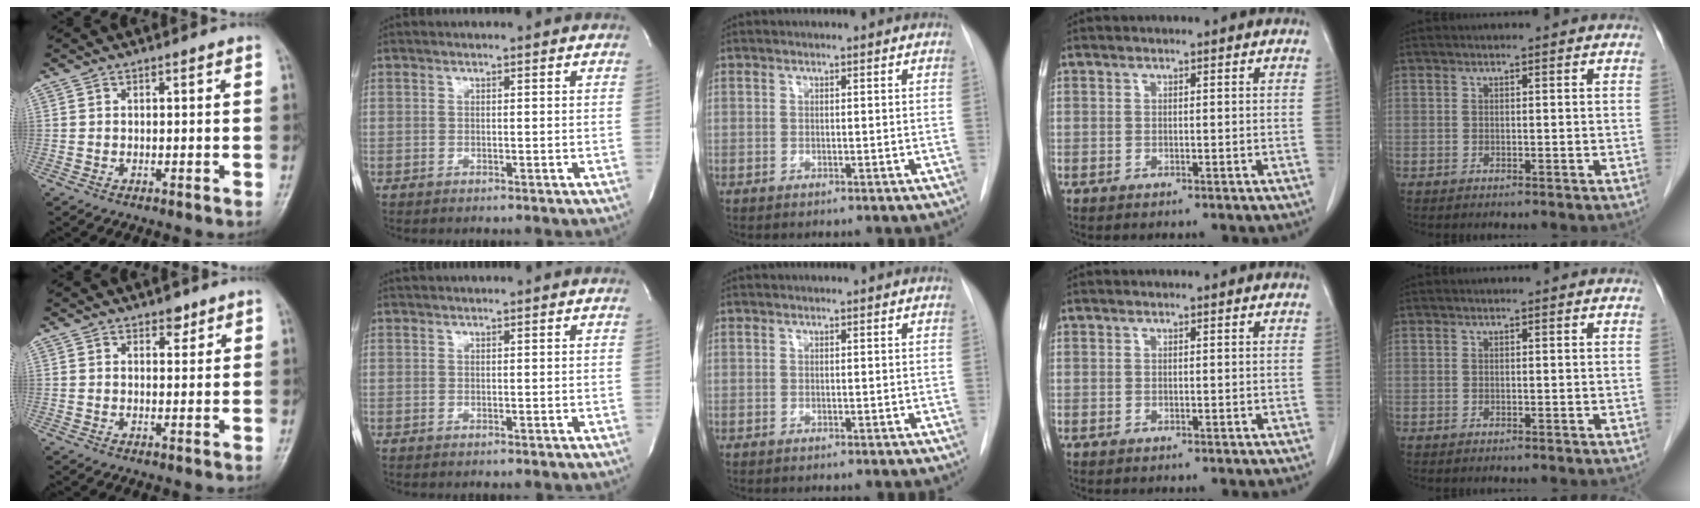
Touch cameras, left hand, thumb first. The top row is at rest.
{"thumb": {"total": 2.3, "force": [1.6, 1.3, 0.9], "torque": [0.003, -0.008, 0.020]}, "index": {"total": 1.0, "force": [0.9, -0.2, 0.3], "torque": [-0.006, 0.015, 0.024]}}